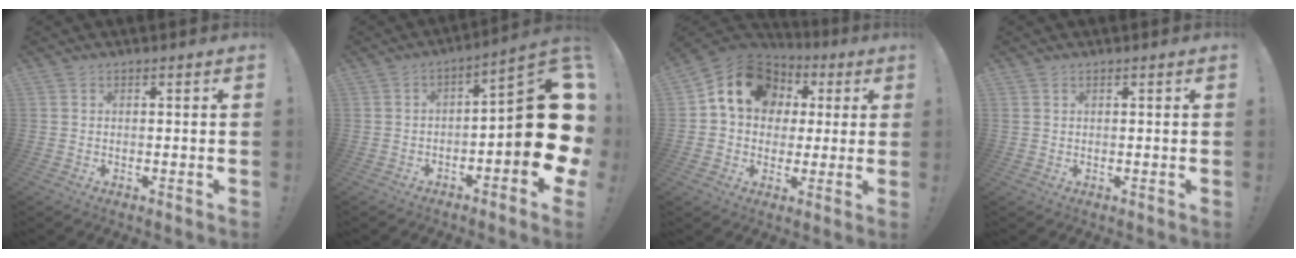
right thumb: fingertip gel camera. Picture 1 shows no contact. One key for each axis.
{"total": 16.8, "fx": -2.3, "fy": 4.6, "fz": 16.0, "tx": -0.197, "ty": 0.008, "tz": -0.036}
{"total": 15.4, "fx": 5.1, "fy": 12.2, "fz": 8.0, "tx": -0.114, "ty": -0.014, "tz": 0.100}
{"total": 0.8, "fx": 0.5, "fy": 0.6, "fz": 0.3, "tx": -0.006, "ty": 0.002, "tz": 0.010}